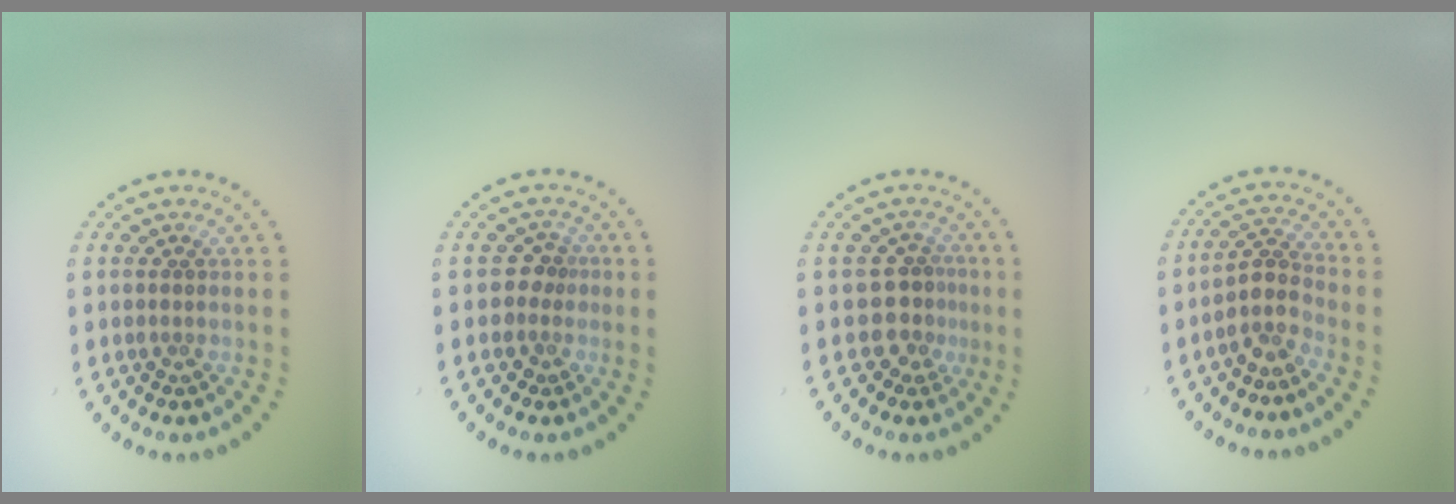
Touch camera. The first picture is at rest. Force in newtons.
{"total": 2.0, "press": 1.5, "slide": 1.4}
{"total": 2.8, "press": 2.1, "slide": 1.9}
{"total": 2.7, "press": 2.0, "slide": 1.8}